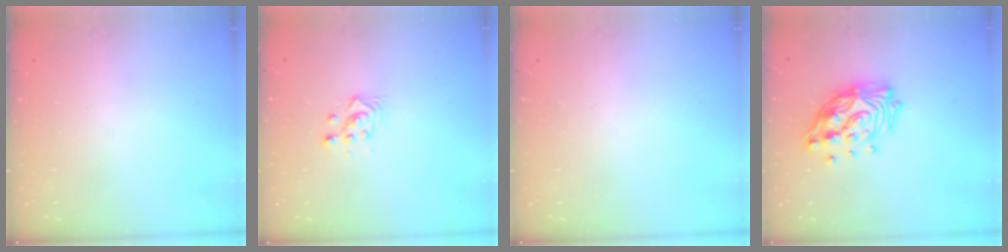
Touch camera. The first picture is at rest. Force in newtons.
{"total": 3.0, "press": 3.0, "slide": 0.1}
{"total": 0.0}
{"total": 16.7, "press": 16.6, "slide": 1.1}